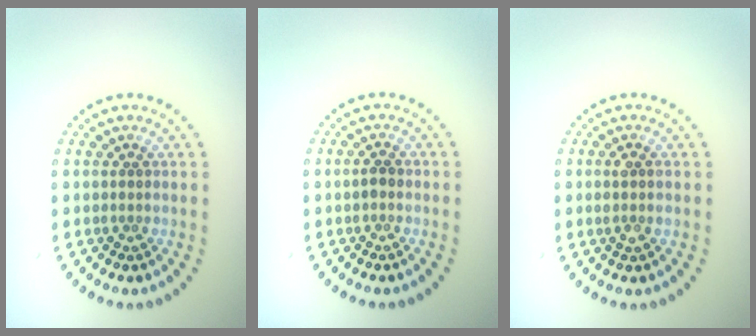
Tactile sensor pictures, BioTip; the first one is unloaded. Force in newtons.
{"total": 1.0, "press": 0.9, "slide": 0.1}
{"total": 1.5, "press": 1.3, "slide": 0.7}